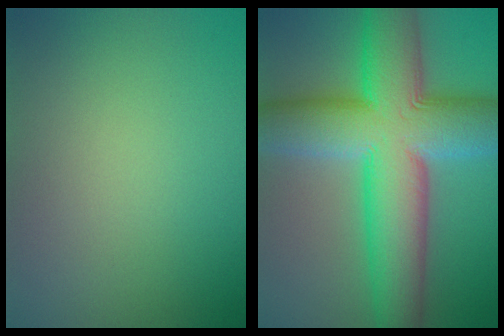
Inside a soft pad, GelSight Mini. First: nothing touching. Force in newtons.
{"total": 13.9, "press": 13.9, "slide": 0.5}